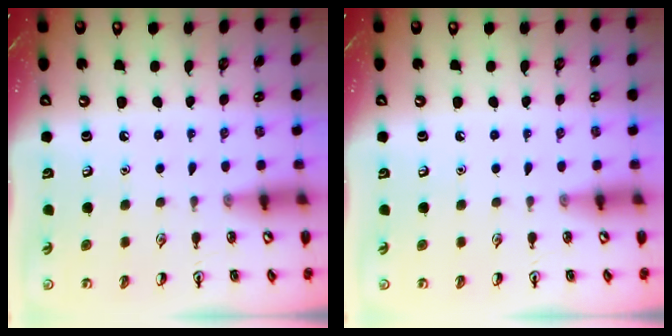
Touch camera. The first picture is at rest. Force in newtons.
{"total": 0.0}